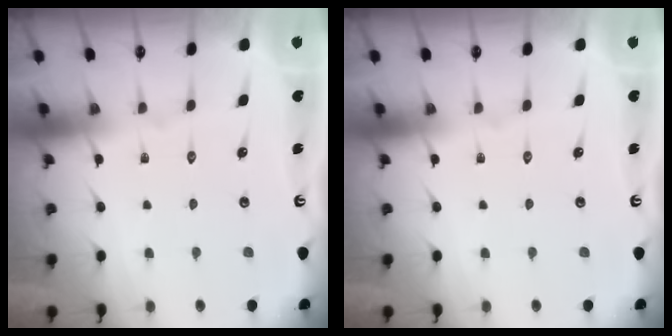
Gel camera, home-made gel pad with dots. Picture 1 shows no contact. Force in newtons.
{"total": 0.0}